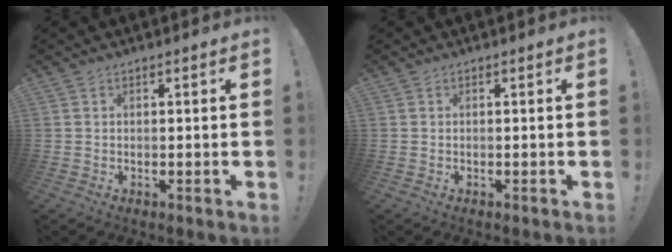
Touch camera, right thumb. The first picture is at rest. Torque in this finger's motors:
{"motor_torque": [-0.01, 0.00, -0.03, 0.02, 0.00]}